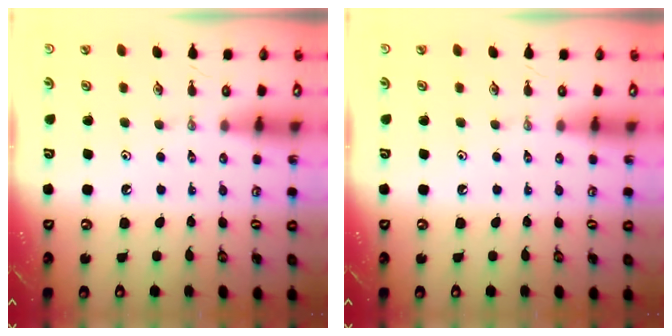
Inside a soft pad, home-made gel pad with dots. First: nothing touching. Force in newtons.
{"total": 0.0}